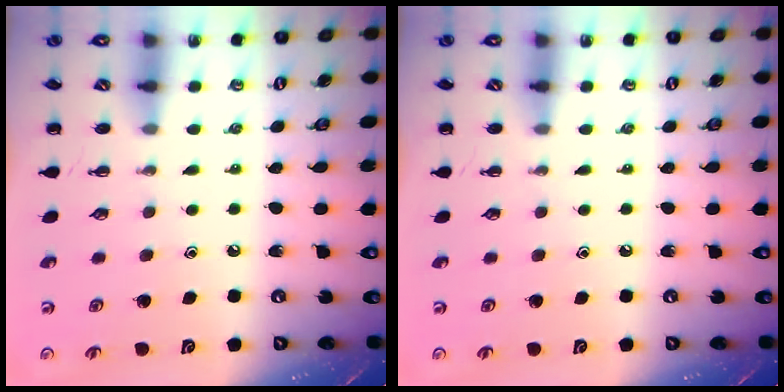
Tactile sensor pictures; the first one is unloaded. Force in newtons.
{"total": 0.0}